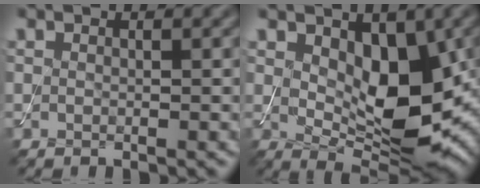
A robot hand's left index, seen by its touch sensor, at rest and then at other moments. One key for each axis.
{"total": 8.1, "fx": 1.1, "fy": 4.4, "fz": 6.7, "tx": -0.104, "ty": -0.017, "tz": 0.026}